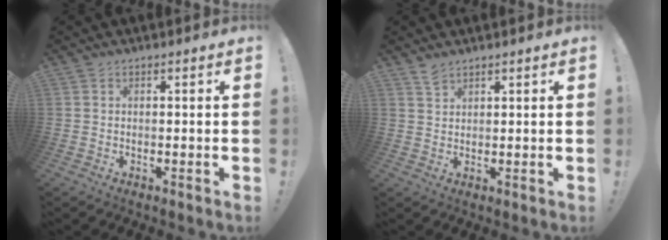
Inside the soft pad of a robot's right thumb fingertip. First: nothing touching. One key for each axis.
{"total": 2.7, "fx": 2.3, "fy": 1.0, "fz": 1.1, "tx": -0.011, "ty": -0.015, "tz": 0.041}